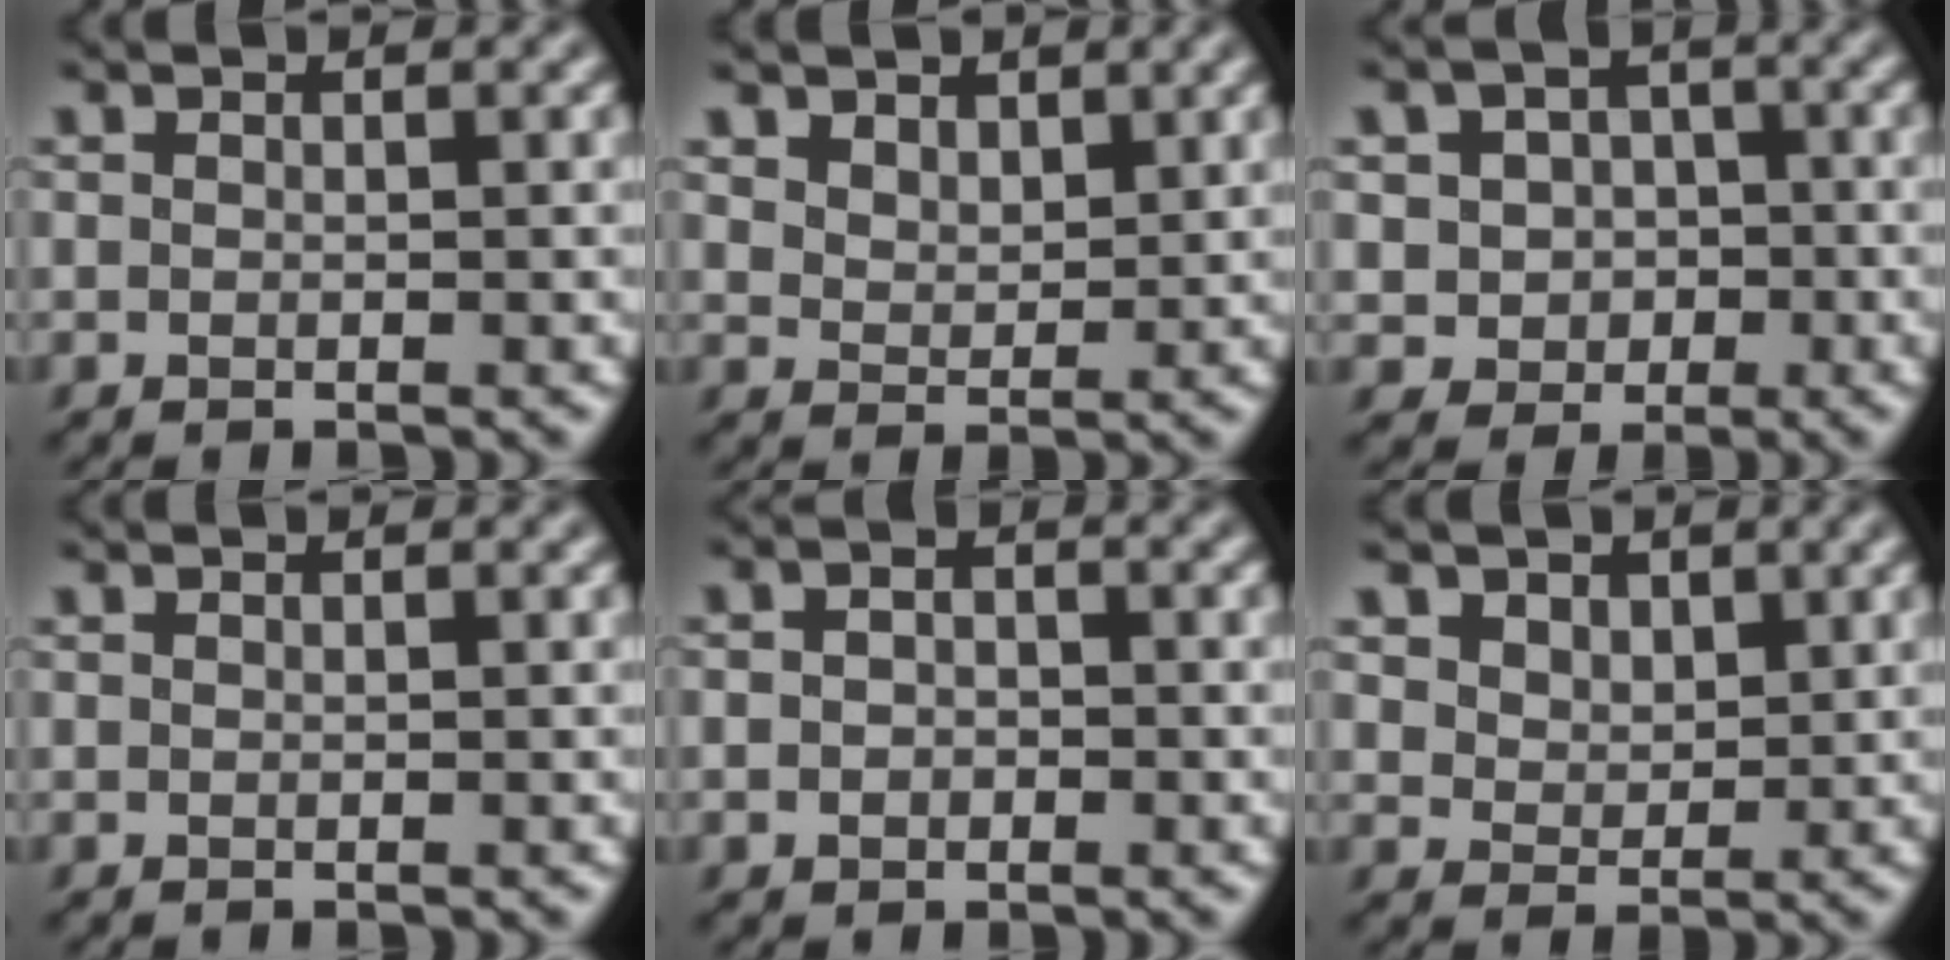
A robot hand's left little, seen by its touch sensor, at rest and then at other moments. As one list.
[{"total": 3.0, "force": [2.1, 1.8, 1.1], "torque": [-0.043, -0.010, 0.043]}, {"total": 4.6, "force": [0.1, 4.2, 1.8], "torque": [-0.022, 0.017, -0.011]}, {"total": 0.0}, {"total": 2.4, "force": [-0.3, 1.8, 1.5], "torque": [-0.018, 0.004, -0.017]}, {"total": 3.9, "force": [2.3, 2.8, 1.5], "torque": [-0.063, -0.011, 0.051]}]